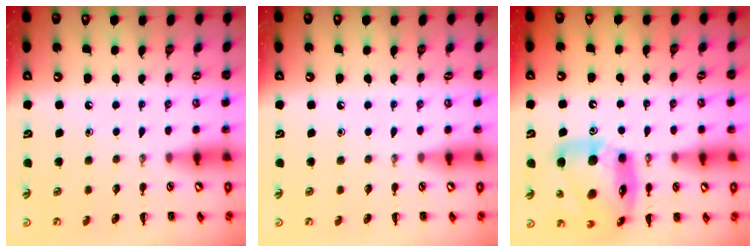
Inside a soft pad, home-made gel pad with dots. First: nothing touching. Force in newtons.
{"total": 0.0}
{"total": 17.7, "press": 17.1, "slide": 4.8}